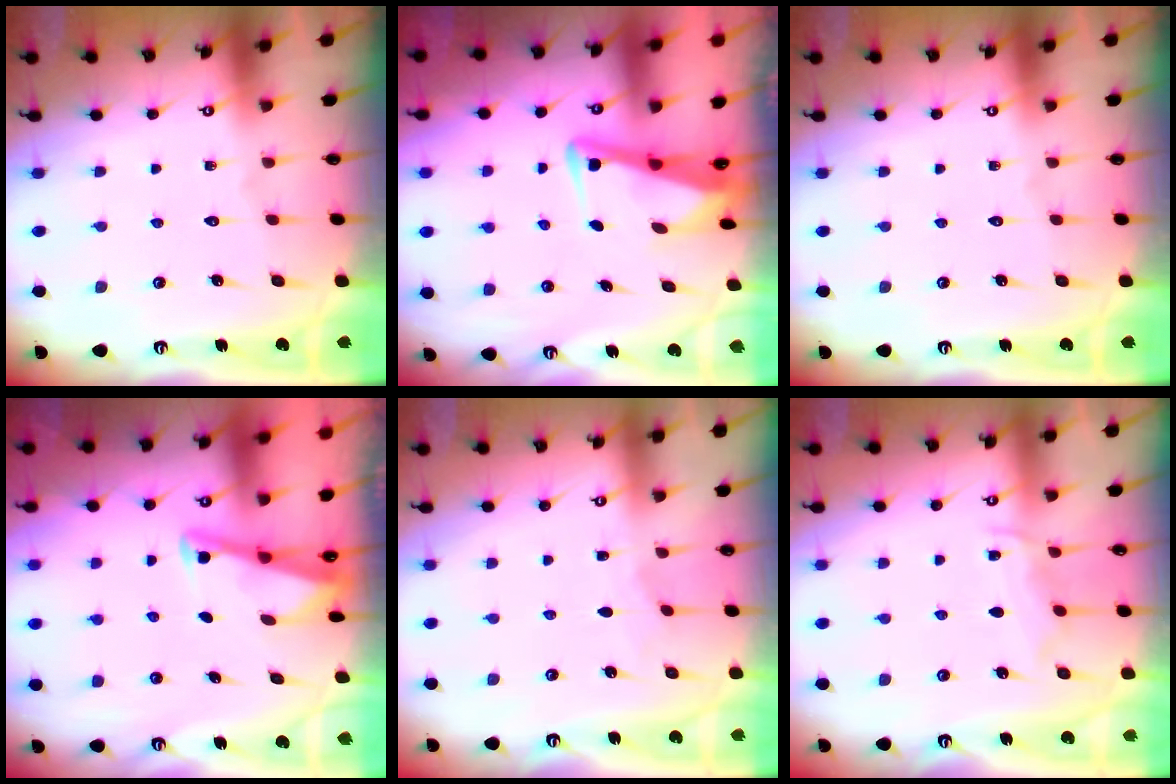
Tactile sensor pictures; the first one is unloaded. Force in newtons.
{"total": 4.8, "press": 4.7, "slide": 0.9}
{"total": 0.0}
{"total": 2.9, "press": 2.9, "slide": 0.3}
{"total": 2.2, "press": 2.1, "slide": 0.3}
{"total": 6.6, "press": 6.5, "slide": 0.8}